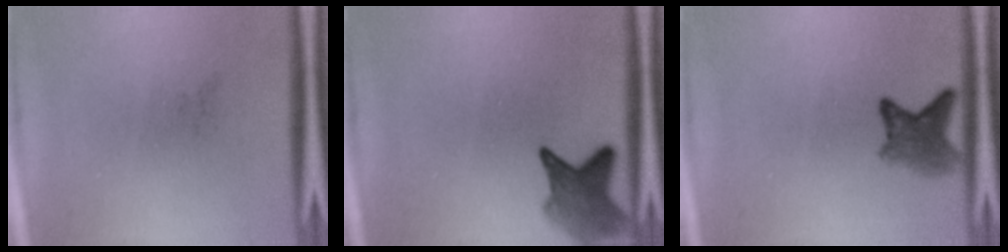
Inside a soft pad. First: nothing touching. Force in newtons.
{"total": 4.7}
{"total": 3.7}